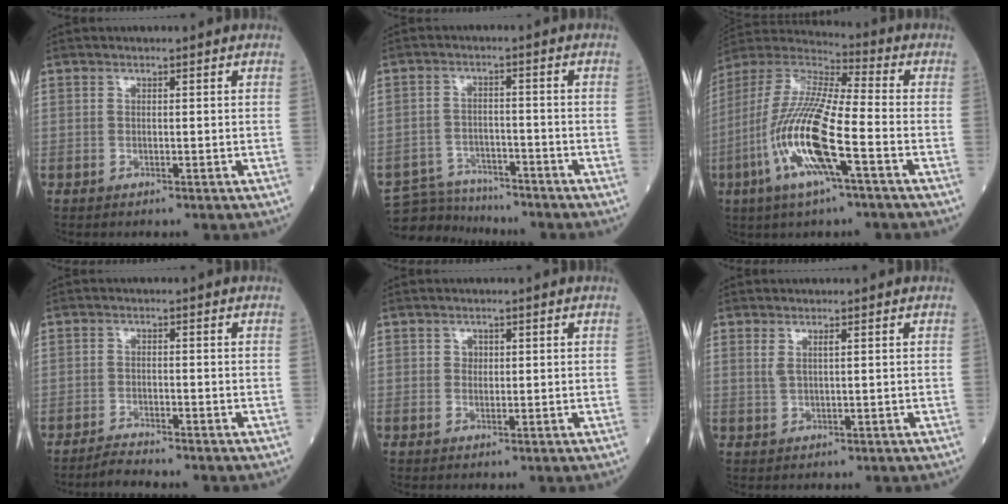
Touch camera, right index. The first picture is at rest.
{"total": 7.0, "force": [-6.8, 1.4, -0.6], "torque": [0.005, 0.007, -0.121]}
{"total": 16.9, "force": [-5.7, 2.0, 15.8], "torque": [-0.336, -0.014, -0.114]}
{"total": 2.4, "force": [-2.3, -0.5, 0.3], "torque": [-0.009, -0.012, -0.045]}
{"total": 1.1, "force": [0.2, 0.9, 0.4], "torque": [-0.002, 0.001, 0.001]}
{"total": 1.5, "force": [0.7, 0.2, 1.4], "torque": [-0.036, 0.004, 0.016]}